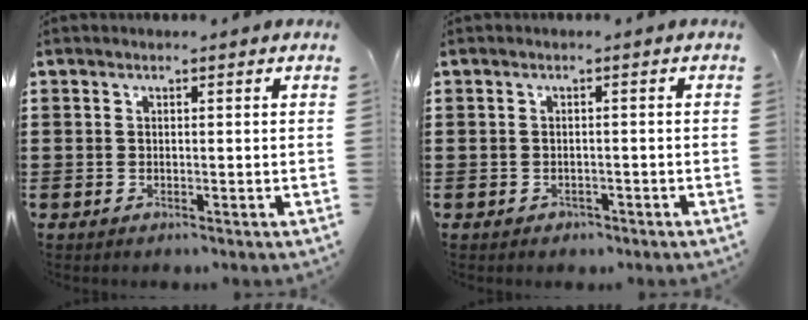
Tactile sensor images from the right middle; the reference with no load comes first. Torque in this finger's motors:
{"motor_torque": [0.30, -0.16, 0.00, 0.00]}